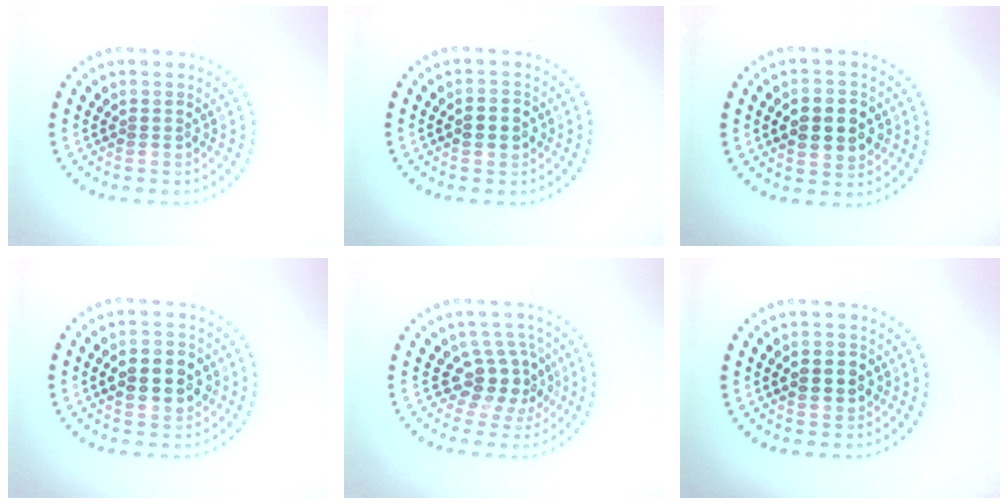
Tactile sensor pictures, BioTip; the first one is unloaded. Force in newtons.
{"total": 1.7, "press": 1.7, "slide": 0.1}
{"total": 5.0, "press": 5.0, "slide": 0.3}
{"total": 5.2, "press": 5.1, "slide": 0.3}
{"total": 3.9, "press": 3.3, "slide": 2.1}
{"total": 2.8, "press": 2.8, "slide": 0.2}